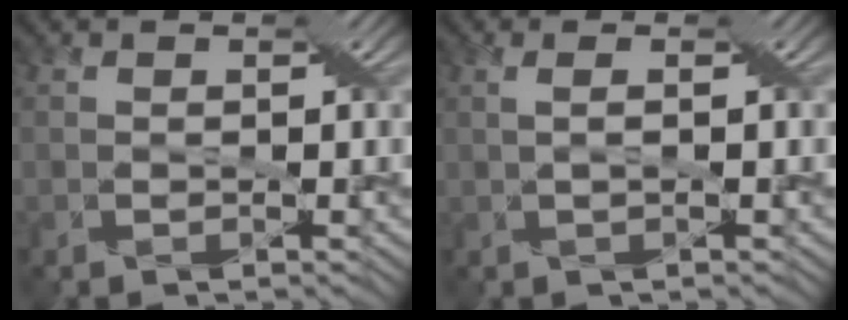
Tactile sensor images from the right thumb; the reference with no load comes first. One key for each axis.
{"total": 1.6, "fx": 0.3, "fy": -0.3, "fz": 1.5, "tx": -0.035, "ty": 0.006, "tz": 0.007}